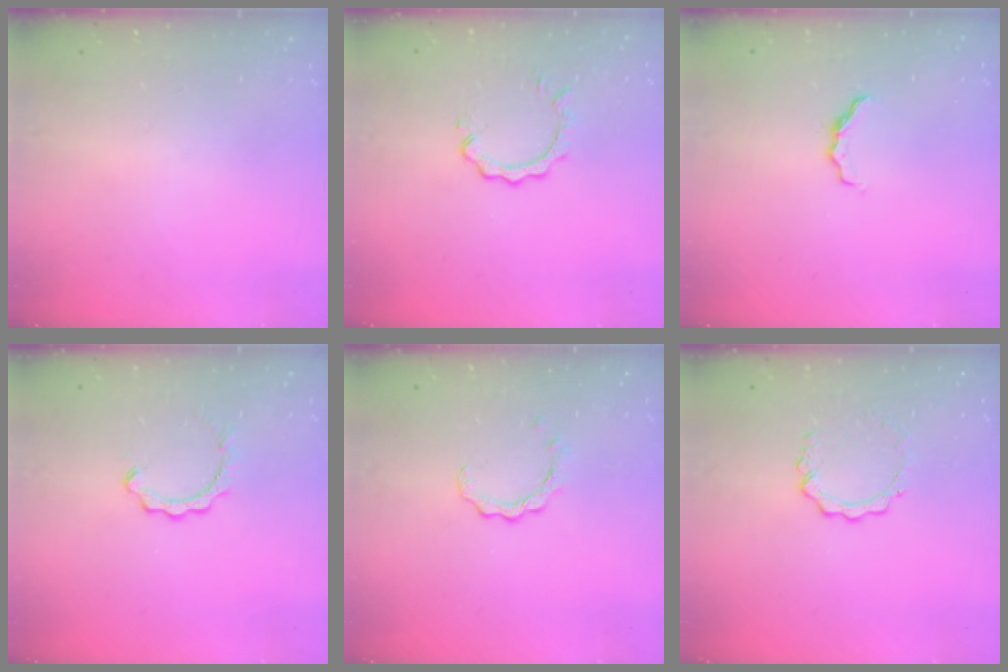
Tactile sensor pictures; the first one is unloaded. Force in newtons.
{"total": 3.4, "press": 3.4, "slide": 0.5}
{"total": 3.8, "press": 3.7, "slide": 0.6}
{"total": 2.8, "press": 2.8, "slide": 0.3}
{"total": 2.4, "press": 2.4, "slide": 0.4}
{"total": 4.9, "press": 4.8, "slide": 0.5}